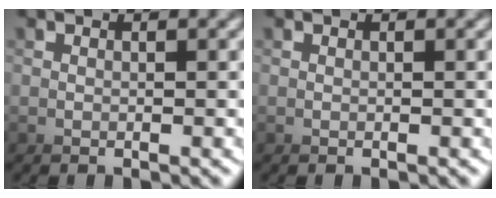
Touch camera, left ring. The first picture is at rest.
{"total": 0.0}